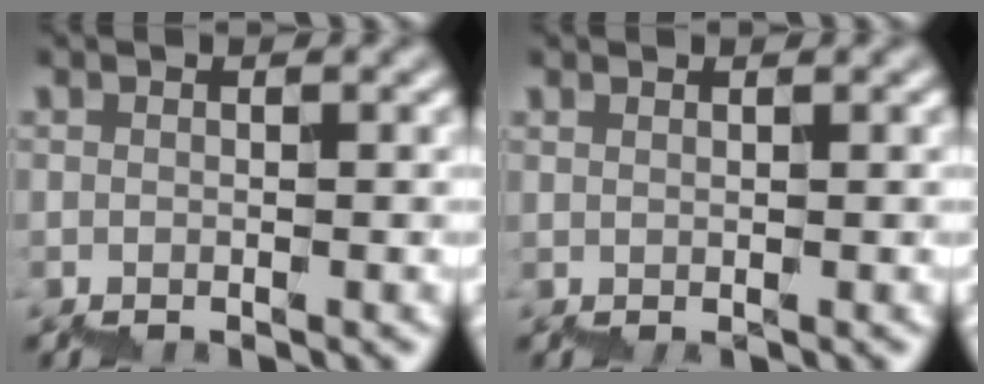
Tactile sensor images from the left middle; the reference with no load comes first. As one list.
[{"total": 0.6, "force": [0.5, 0.1, 0.3], "torque": [0.004, -0.003, 0.009]}]